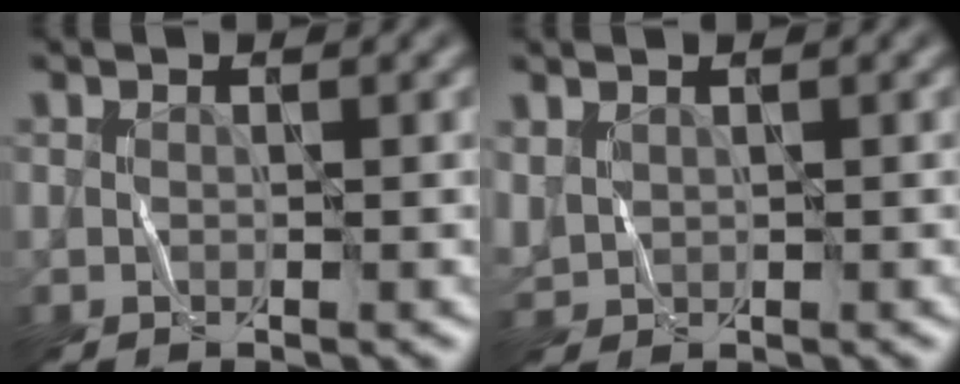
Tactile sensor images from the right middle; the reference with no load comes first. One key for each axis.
{"total": 1.6, "fx": 0.7, "fy": 1.2, "fz": 0.8, "tx": -0.027, "ty": 0.003, "tz": 0.021}